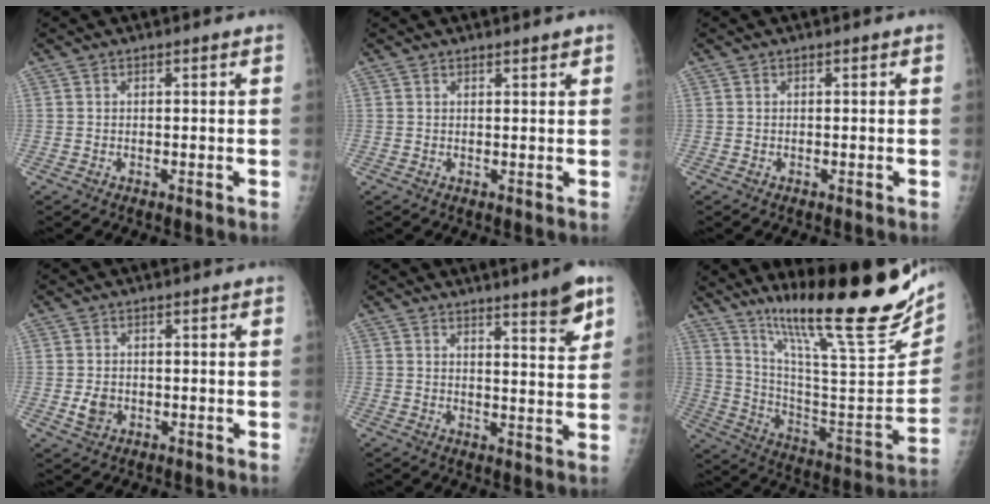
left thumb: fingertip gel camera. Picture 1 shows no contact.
{"total": 1.1, "force": [0.9, 0.2, 0.6], "torque": [-0.006, -0.005, 0.014]}
{"total": 0.0}
{"total": 3.0, "force": [-0.6, 2.5, 1.6], "torque": [-0.022, 0.001, -0.007]}
{"total": 6.8, "force": [4.6, 0.8, 5.0], "torque": [-0.060, -0.033, 0.062]}
{"total": 30.8, "force": [20.9, 4.9, 22.1], "torque": [-0.323, -0.093, 0.332]}